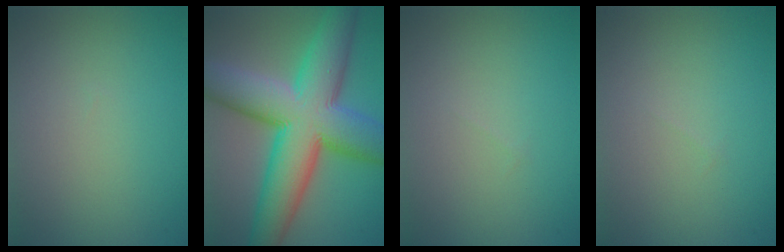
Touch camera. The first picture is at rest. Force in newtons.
{"total": 14.4, "press": 14.4, "slide": 0.3}
{"total": 0.0}
{"total": 0.0}